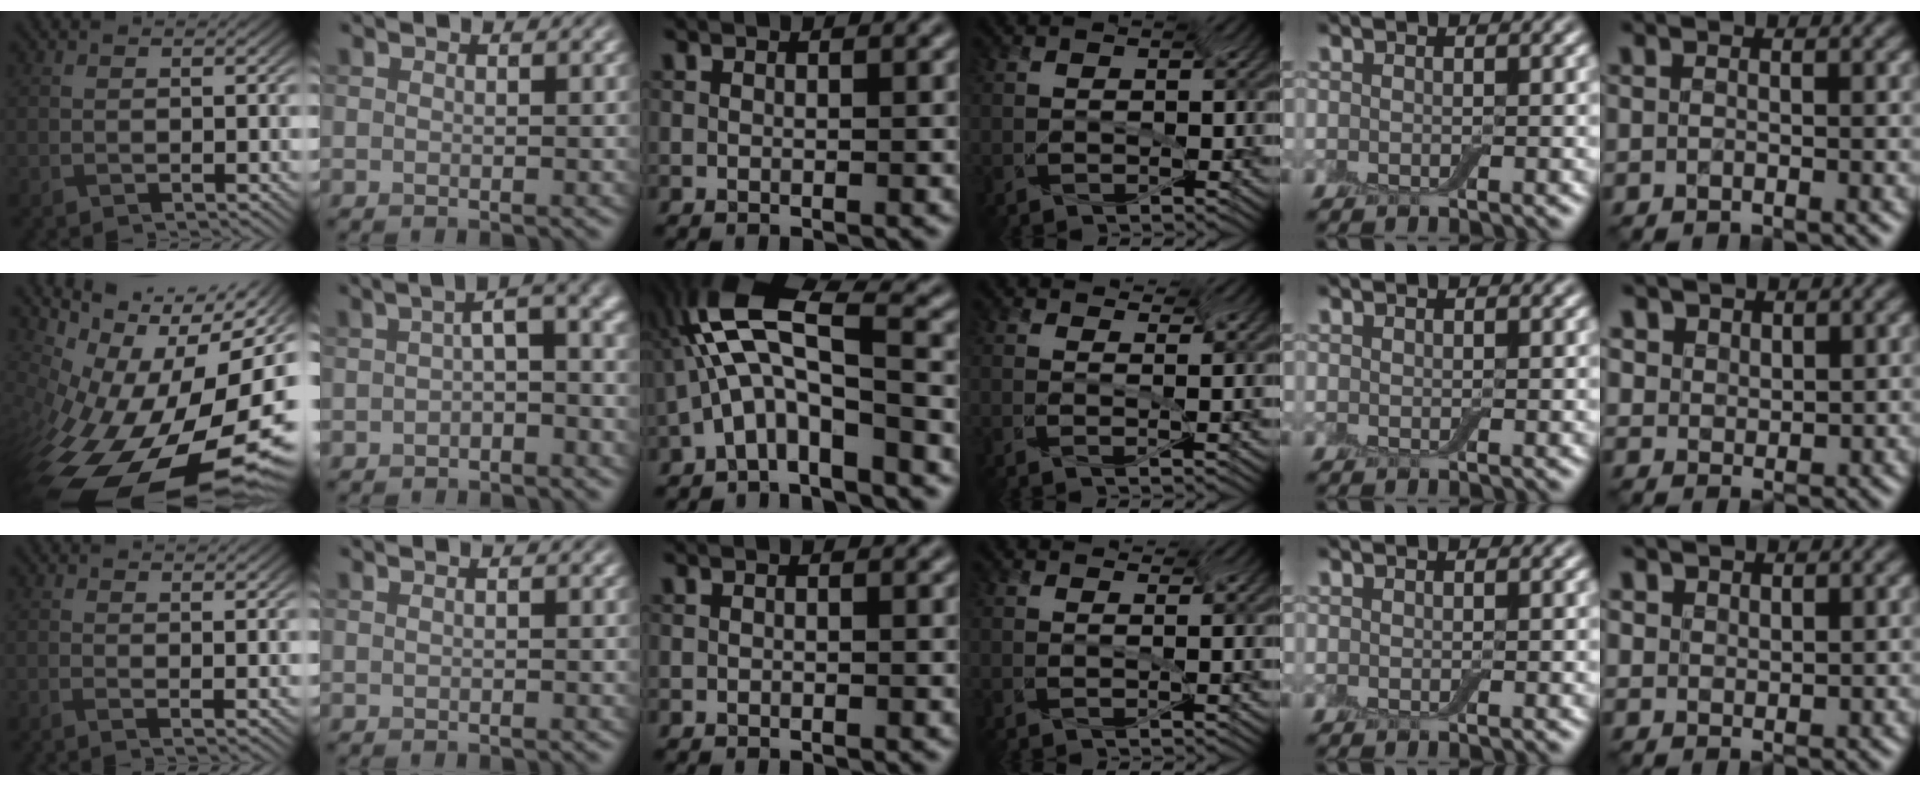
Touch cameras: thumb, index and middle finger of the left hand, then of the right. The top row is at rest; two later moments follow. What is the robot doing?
{"motion": "screw", "object": "jar lid"}